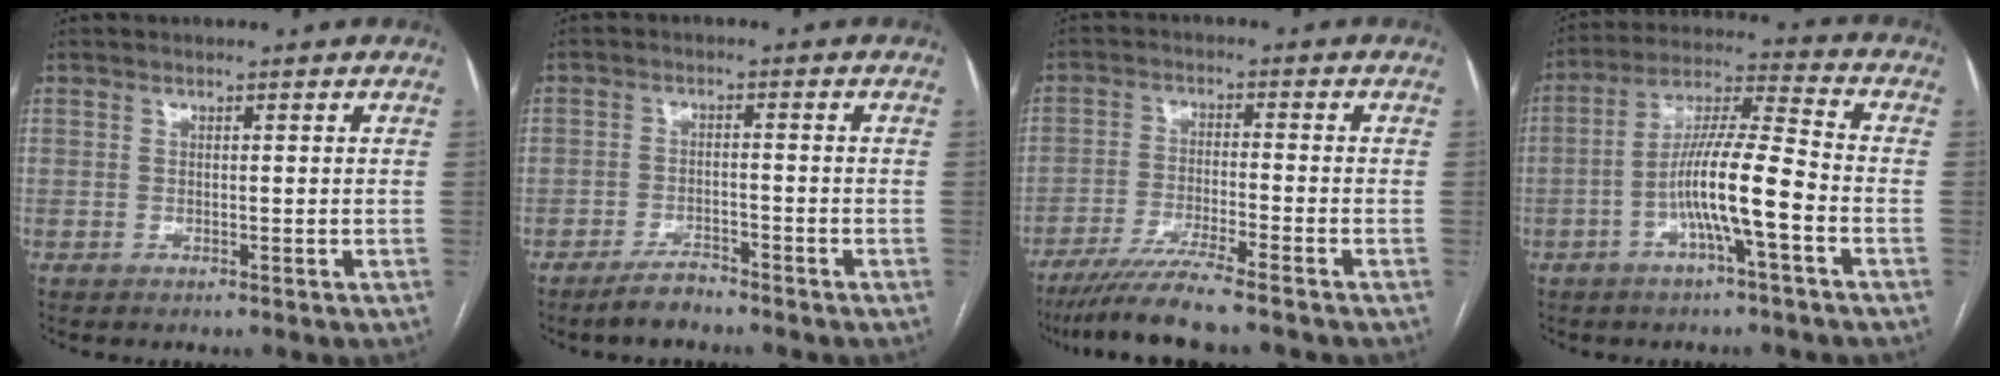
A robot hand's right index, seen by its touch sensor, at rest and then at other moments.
{"total": 3.5, "force": [-3.2, 0.9, 1.3], "torque": [-0.026, -0.003, -0.056]}
{"total": 8.7, "force": [-7.2, -0.9, 4.9], "torque": [-0.075, -0.030, -0.124]}
{"total": 11.3, "force": [-3.8, 0.6, 10.6], "torque": [-0.199, 0.015, -0.071]}